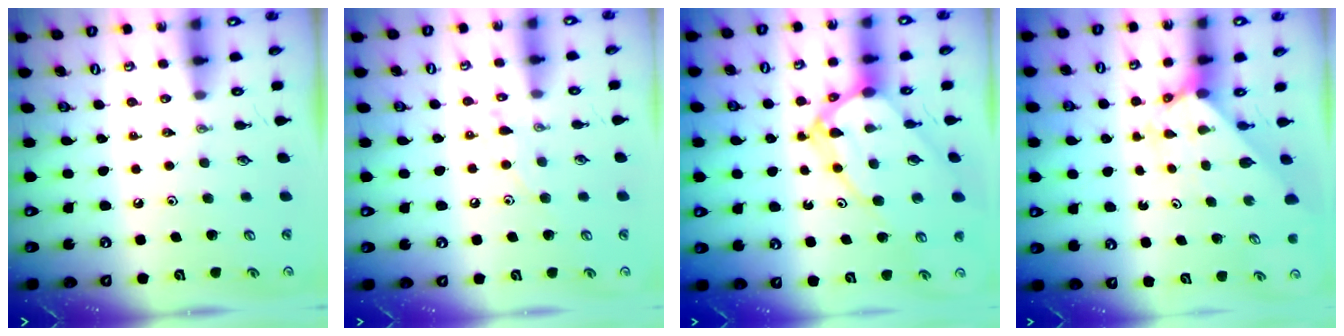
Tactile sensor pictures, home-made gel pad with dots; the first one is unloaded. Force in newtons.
{"total": 7.4, "press": 7.4, "slide": 0.6}
{"total": 14.1, "press": 14.0, "slide": 1.3}
{"total": 2.3, "press": 2.3, "slide": 0.2}